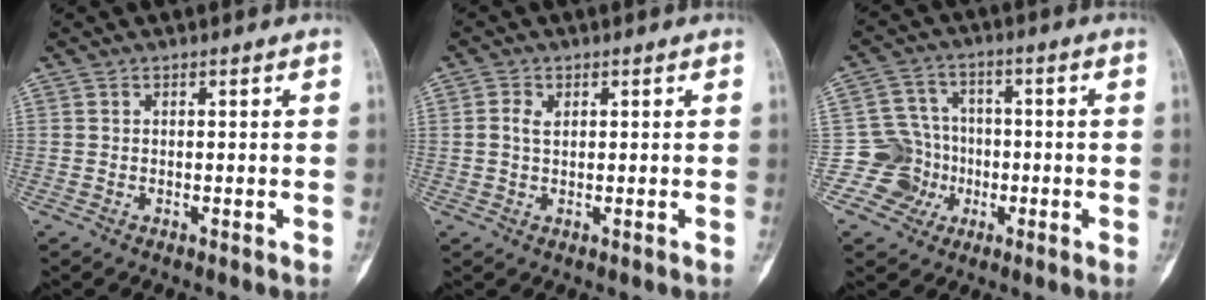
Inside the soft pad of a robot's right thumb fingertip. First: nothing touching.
{"total": 2.1, "force": [0.4, 1.4, 1.6], "torque": [-0.036, 0.006, 0.012]}
{"total": 8.5, "force": [-2.4, 8.1, 0.8], "torque": [0.035, 0.029, -0.045]}